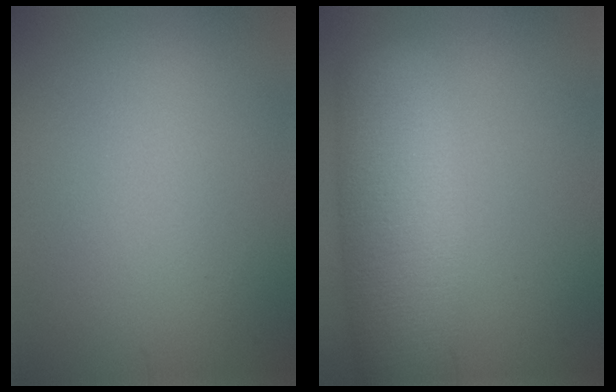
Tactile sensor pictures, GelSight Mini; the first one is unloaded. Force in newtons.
{"total": 10.5, "press": 10.4, "slide": 0.5}